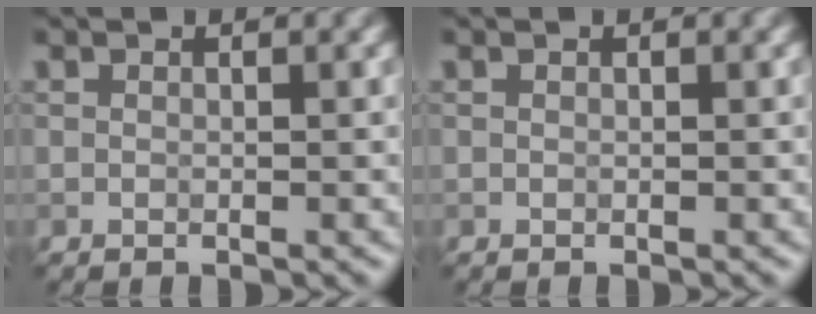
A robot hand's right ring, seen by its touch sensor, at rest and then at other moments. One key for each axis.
{"total": 0.0}